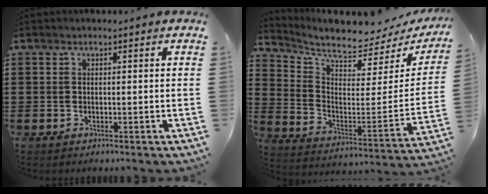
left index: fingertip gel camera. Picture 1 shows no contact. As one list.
[{"total": 6.8, "force": [6.3, 0.8, 2.4], "torque": [-0.073, -0.066, 0.104]}]